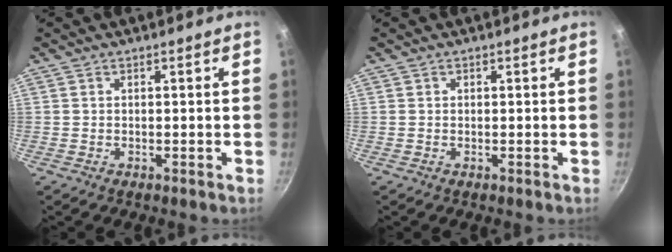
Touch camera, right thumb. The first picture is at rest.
{"total": 0.0}